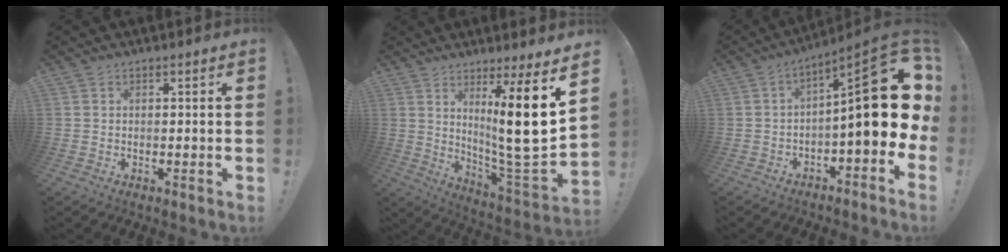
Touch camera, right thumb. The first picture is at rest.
{"total": 17.8, "force": [5.0, 1.5, 17.0], "torque": [-0.266, -0.056, 0.067]}
{"total": 19.5, "force": [1.2, 5.9, 18.5], "torque": [-0.259, -0.011, 0.015]}